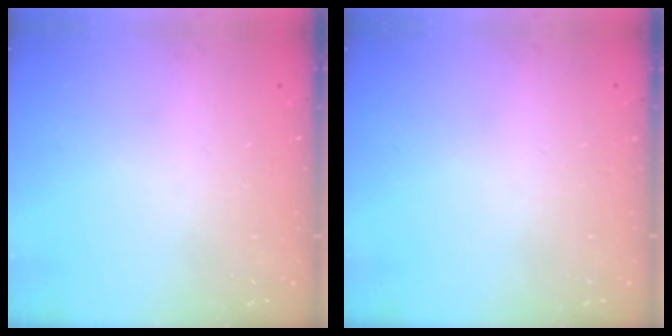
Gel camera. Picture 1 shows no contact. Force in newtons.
{"total": 0.0}